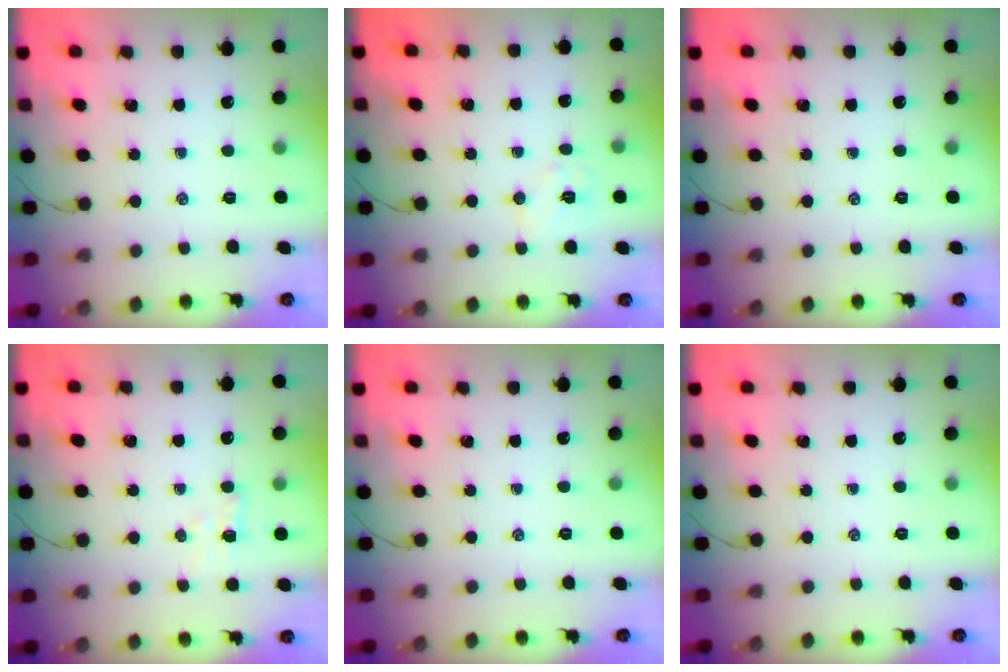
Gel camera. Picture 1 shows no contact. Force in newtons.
{"total": 6.1, "press": 6.0, "slide": 1.0}
{"total": 0.0}
{"total": 4.1, "press": 3.9, "slide": 1.1}
{"total": 0.0}
{"total": 0.0}